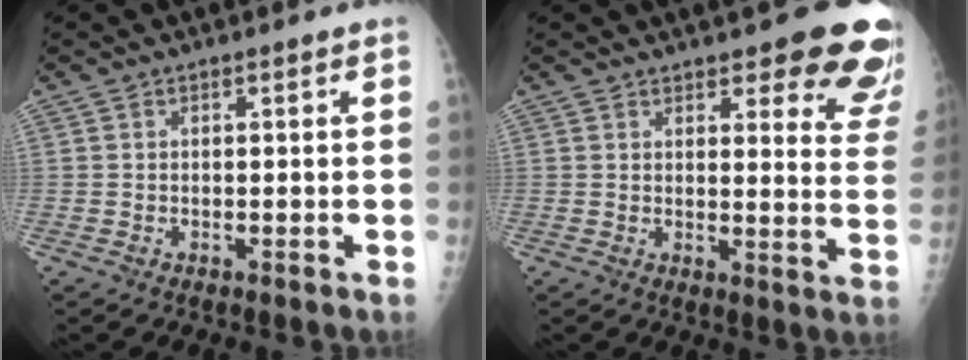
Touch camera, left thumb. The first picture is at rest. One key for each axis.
{"total": 14.3, "fx": 10.3, "fy": 4.3, "fz": 8.9, "tx": -0.058, "ty": -0.057, "tz": 0.103}